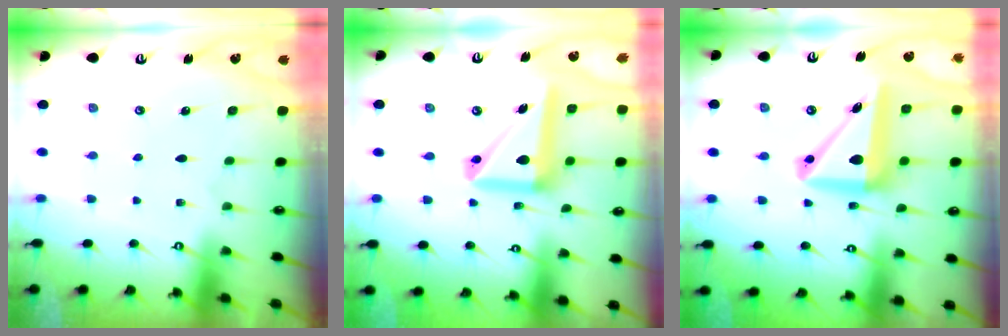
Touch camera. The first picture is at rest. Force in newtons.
{"total": 15.7, "press": 15.5, "slide": 2.0}
{"total": 14.0, "press": 13.6, "slide": 3.3}